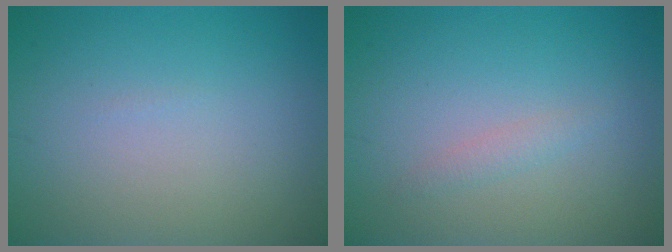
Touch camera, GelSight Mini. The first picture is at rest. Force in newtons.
{"total": 1.0, "press": 1.0, "slide": 0.1}